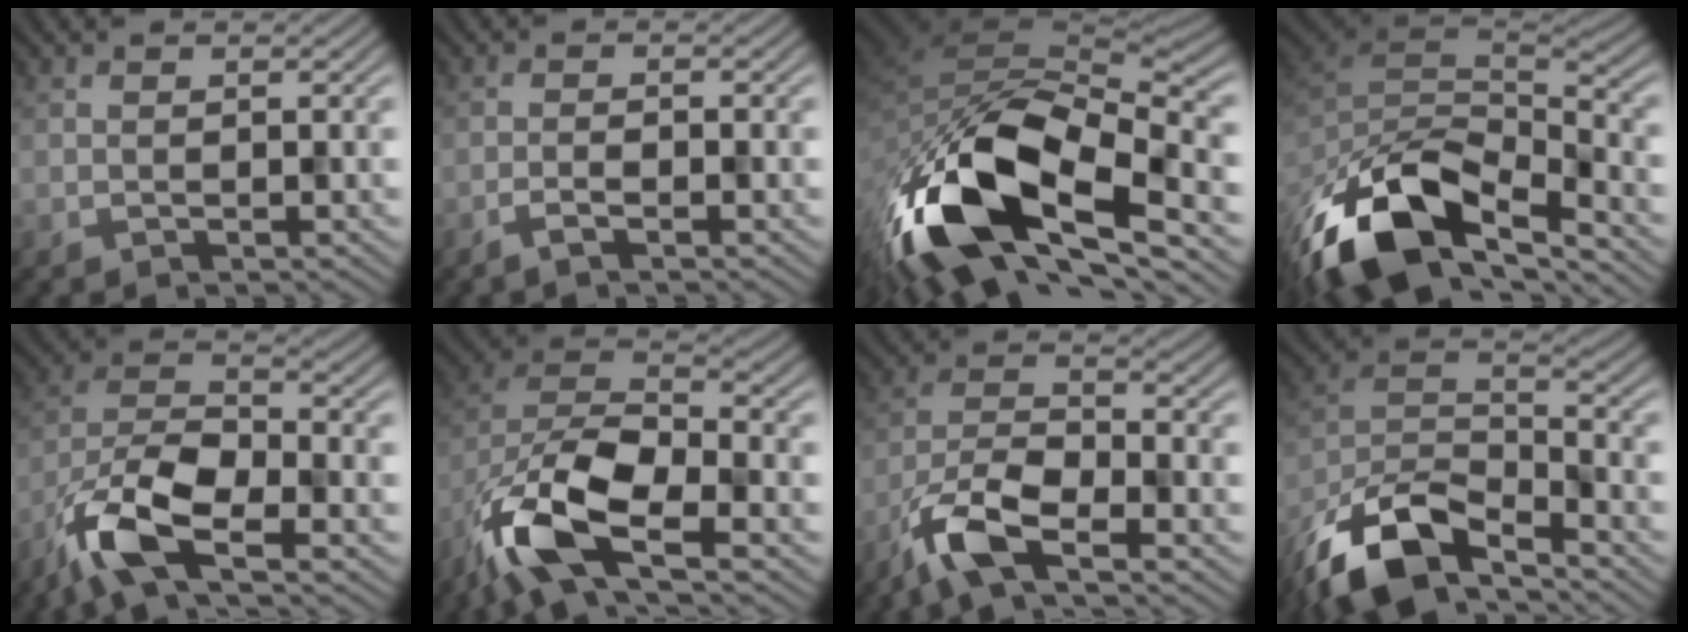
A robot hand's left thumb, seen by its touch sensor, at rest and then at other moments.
{"total": 1.5, "force": [-1.1, 0.2, 1.1], "torque": [-0.022, 0.007, -0.025]}
{"total": 18.7, "force": [-7.7, 8.8, 14.5], "torque": [-0.305, -0.028, -0.141]}
{"total": 15.9, "force": [-9.8, 7.0, 10.4], "torque": [-0.255, -0.027, -0.167]}
{"total": 11.2, "force": [-6.5, 4.4, 8.0], "torque": [-0.164, -0.007, -0.143]}
{"total": 14.3, "force": [-7.4, 6.4, 10.4], "torque": [-0.229, -0.019, -0.151]}
{"total": 8.6, "force": [-5.5, 2.8, 5.9], "torque": [-0.120, -0.001, -0.123]}
{"total": 13.4, "force": [-9.4, 5.1, 8.0], "torque": [-0.174, -0.013, -0.194]}